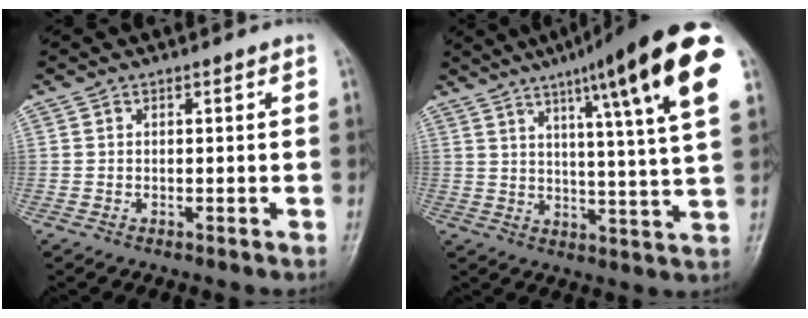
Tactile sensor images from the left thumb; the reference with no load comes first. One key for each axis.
{"total": 22.4, "fx": 11.1, "fy": 2.7, "fz": 19.3, "tx": -0.270, "ty": -0.025, "tz": 0.149}